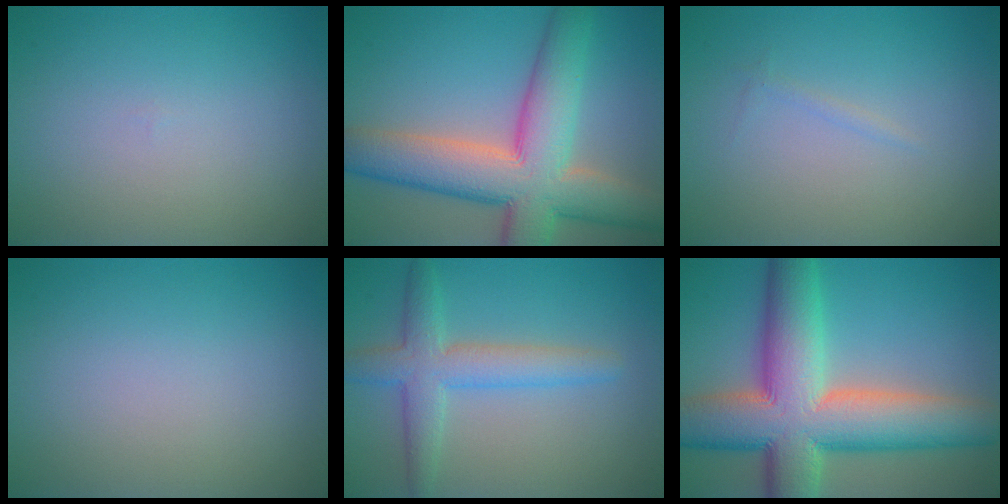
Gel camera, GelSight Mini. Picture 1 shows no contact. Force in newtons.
{"total": 10.9, "press": 10.9, "slide": 0.5}
{"total": 0.5, "press": 0.5, "slide": 0.0}
{"total": 0.0}
{"total": 4.4, "press": 4.3, "slide": 0.2}
{"total": 13.8, "press": 13.8, "slide": 0.5}